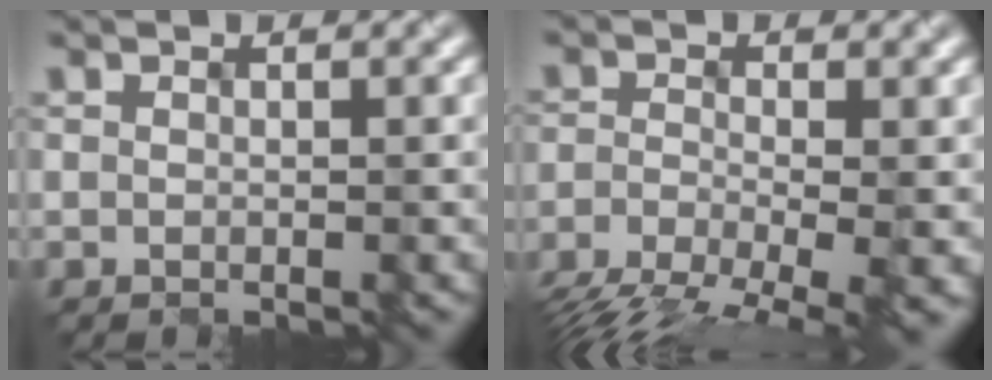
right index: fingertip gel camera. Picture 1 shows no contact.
{"total": 8.4, "force": [-5.8, 2.6, 5.5], "torque": [-0.109, -0.027, -0.103]}